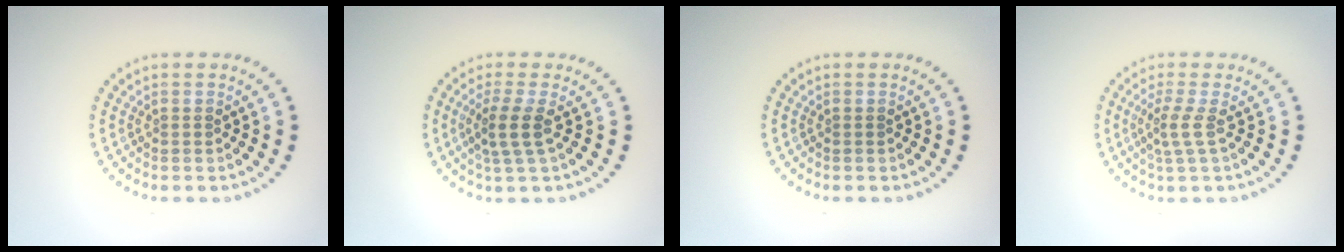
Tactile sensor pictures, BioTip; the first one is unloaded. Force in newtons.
{"total": 2.5, "press": 1.9, "slide": 1.6}
{"total": 0.0}
{"total": 2.0, "press": 1.4, "slide": 1.4}